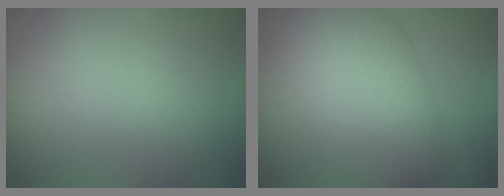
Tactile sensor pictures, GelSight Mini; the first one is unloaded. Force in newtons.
{"total": 9.1, "press": 9.1, "slide": 0.5}